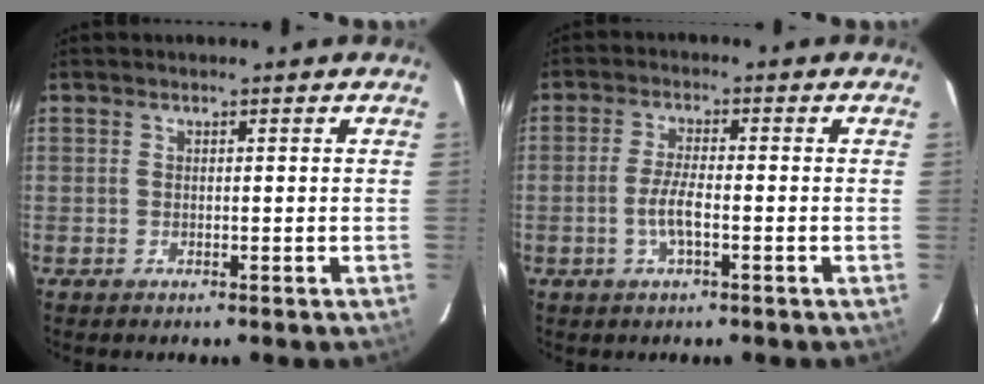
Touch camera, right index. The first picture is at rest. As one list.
[{"total": 4.6, "force": [-1.5, 1.0, 4.2], "torque": [-0.087, -0.001, -0.030]}]